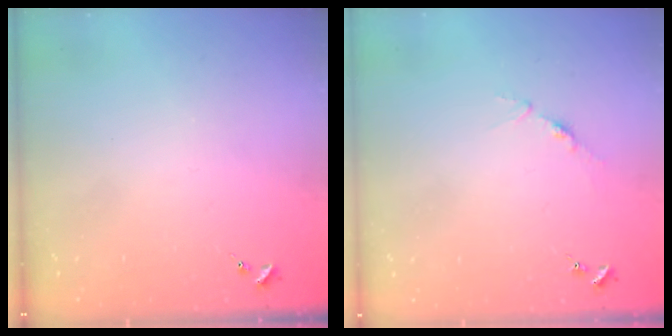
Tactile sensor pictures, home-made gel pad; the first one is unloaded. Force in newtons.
{"total": 3.4, "press": 3.4, "slide": 0.4}